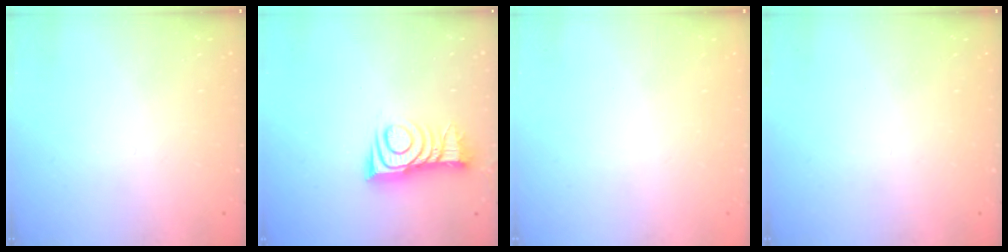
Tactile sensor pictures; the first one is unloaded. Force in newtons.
{"total": 10.7, "press": 10.6, "slide": 0.4}
{"total": 1.5, "press": 1.5, "slide": 0.1}
{"total": 0.0}